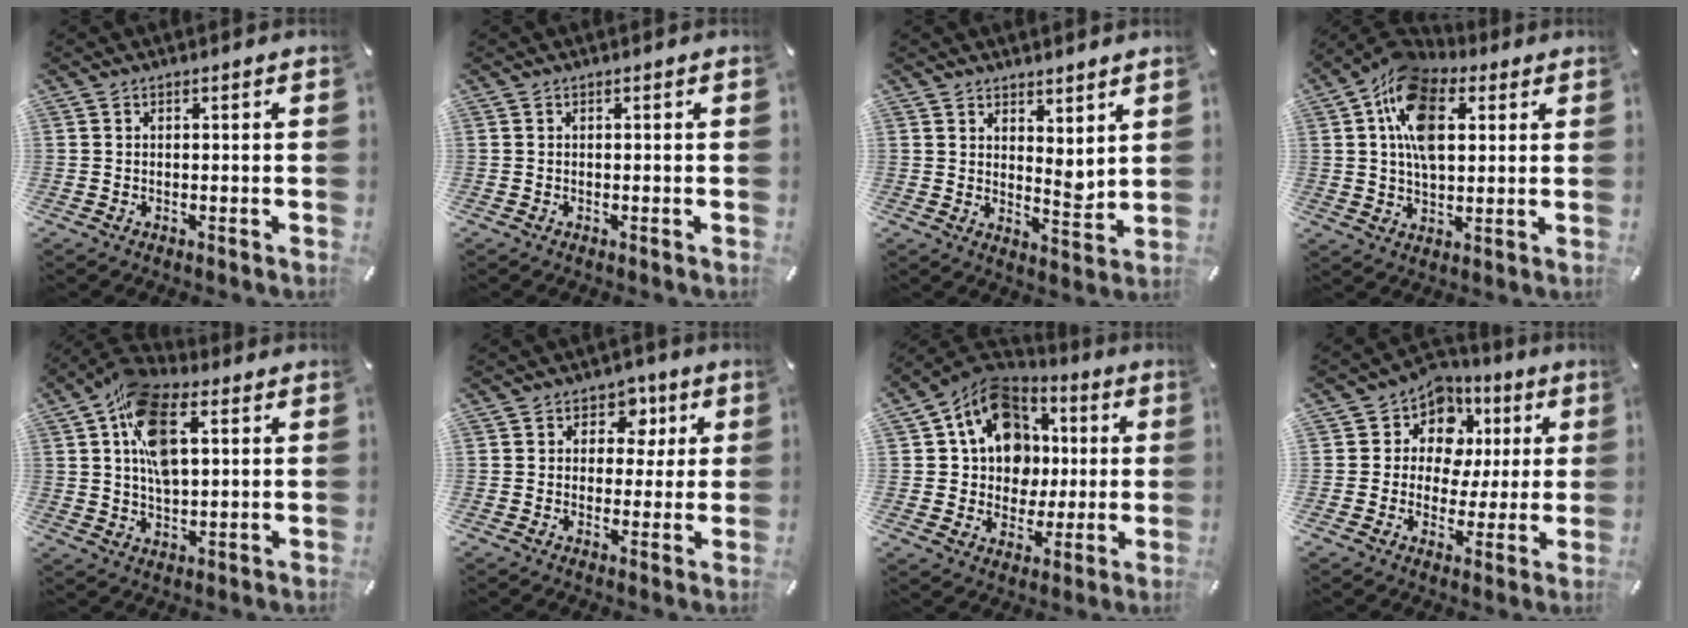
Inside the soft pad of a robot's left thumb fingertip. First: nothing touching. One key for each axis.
{"total": 0.0}
{"total": 5.3, "fx": 3.7, "fy": 3.3, "fz": 1.9, "tx": -0.018, "ty": -0.034, "tz": 0.068}
{"total": 15.6, "fx": 4.8, "fy": 10.1, "fz": 10.9, "tx": -0.212, "ty": 0.001, "tz": 0.086}
{"total": 14.2, "fx": 4.5, "fy": 8.0, "fz": 10.8, "tx": -0.206, "ty": 0.000, "tz": 0.078}
{"total": 7.4, "fx": 1.7, "fy": 6.2, "fz": 3.7, "tx": -0.040, "ty": 0.000, "tz": 0.023}
{"total": 14.6, "fx": 4.1, "fy": 12.8, "fz": 5.9, "tx": -0.107, "ty": -0.027, "tz": 0.084}
{"total": 8.9, "fx": 2.9, "fy": 8.1, "fz": 2.1, "tx": -0.049, "ty": -0.023, "tz": 0.056}